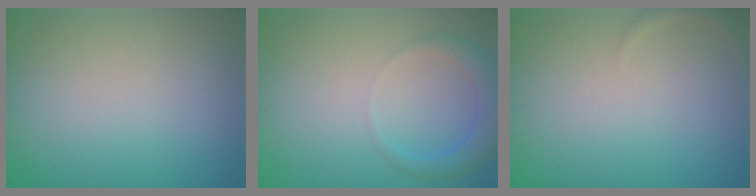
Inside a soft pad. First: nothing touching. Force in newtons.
{"total": 2.7, "press": 2.6, "slide": 0.3}
{"total": 0.7, "press": 0.7, "slide": 0.1}